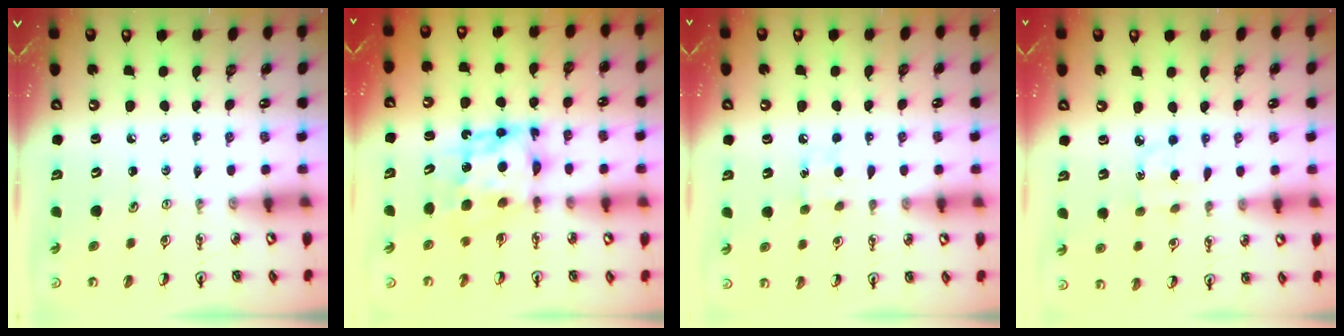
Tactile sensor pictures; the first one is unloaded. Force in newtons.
{"total": 6.7, "press": 6.7, "slide": 1.0}
{"total": 7.2, "press": 7.1, "slide": 0.8}
{"total": 3.3, "press": 3.2, "slide": 0.6}